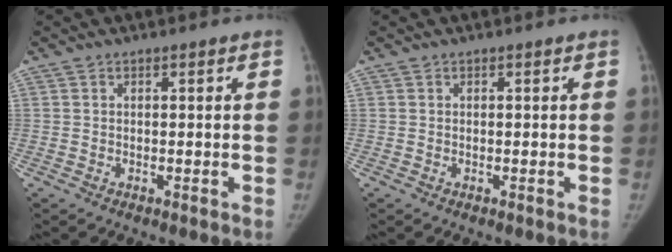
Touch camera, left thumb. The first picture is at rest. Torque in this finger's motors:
{"motor_torque": [0.00, 0.00, 0.20, -0.20, 0.00]}